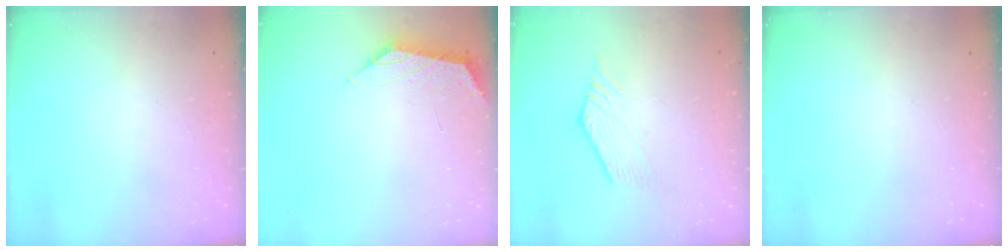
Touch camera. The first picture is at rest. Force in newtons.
{"total": 0.8, "press": 0.6, "slide": 0.5}
{"total": 0.6, "press": 0.5, "slide": 0.3}
{"total": 0.0}